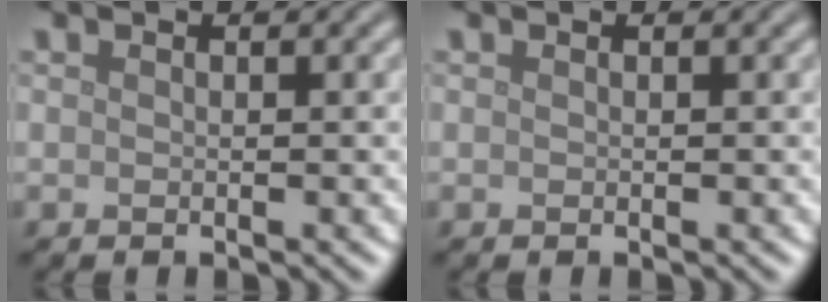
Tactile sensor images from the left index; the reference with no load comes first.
{"total": 0.0}